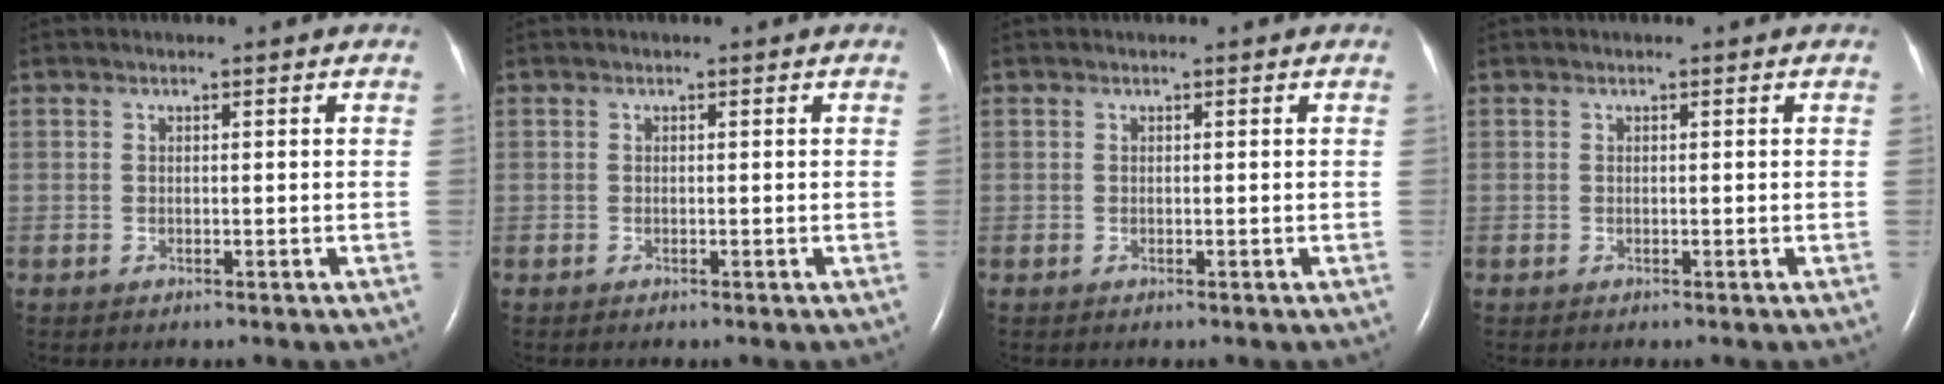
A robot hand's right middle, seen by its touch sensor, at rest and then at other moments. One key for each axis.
{"total": 0.0}
{"total": 0.0}
{"total": 0.0}